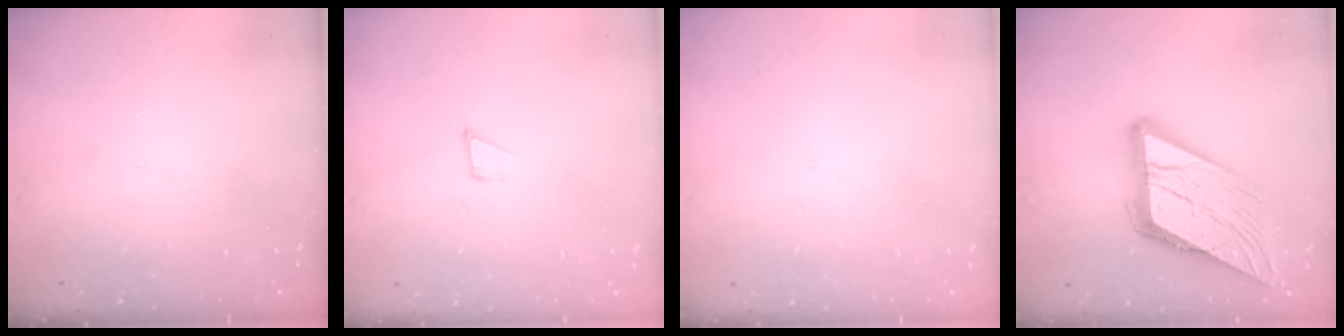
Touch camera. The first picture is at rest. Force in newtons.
{"total": 1.2, "press": 1.2, "slide": 0.0}
{"total": 1.5, "press": 1.5, "slide": 0.1}
{"total": 18.6, "press": 18.5, "slide": 2.0}